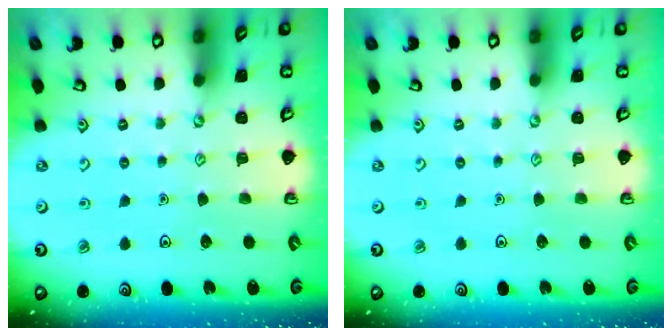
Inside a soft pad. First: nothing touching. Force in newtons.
{"total": 0.0}